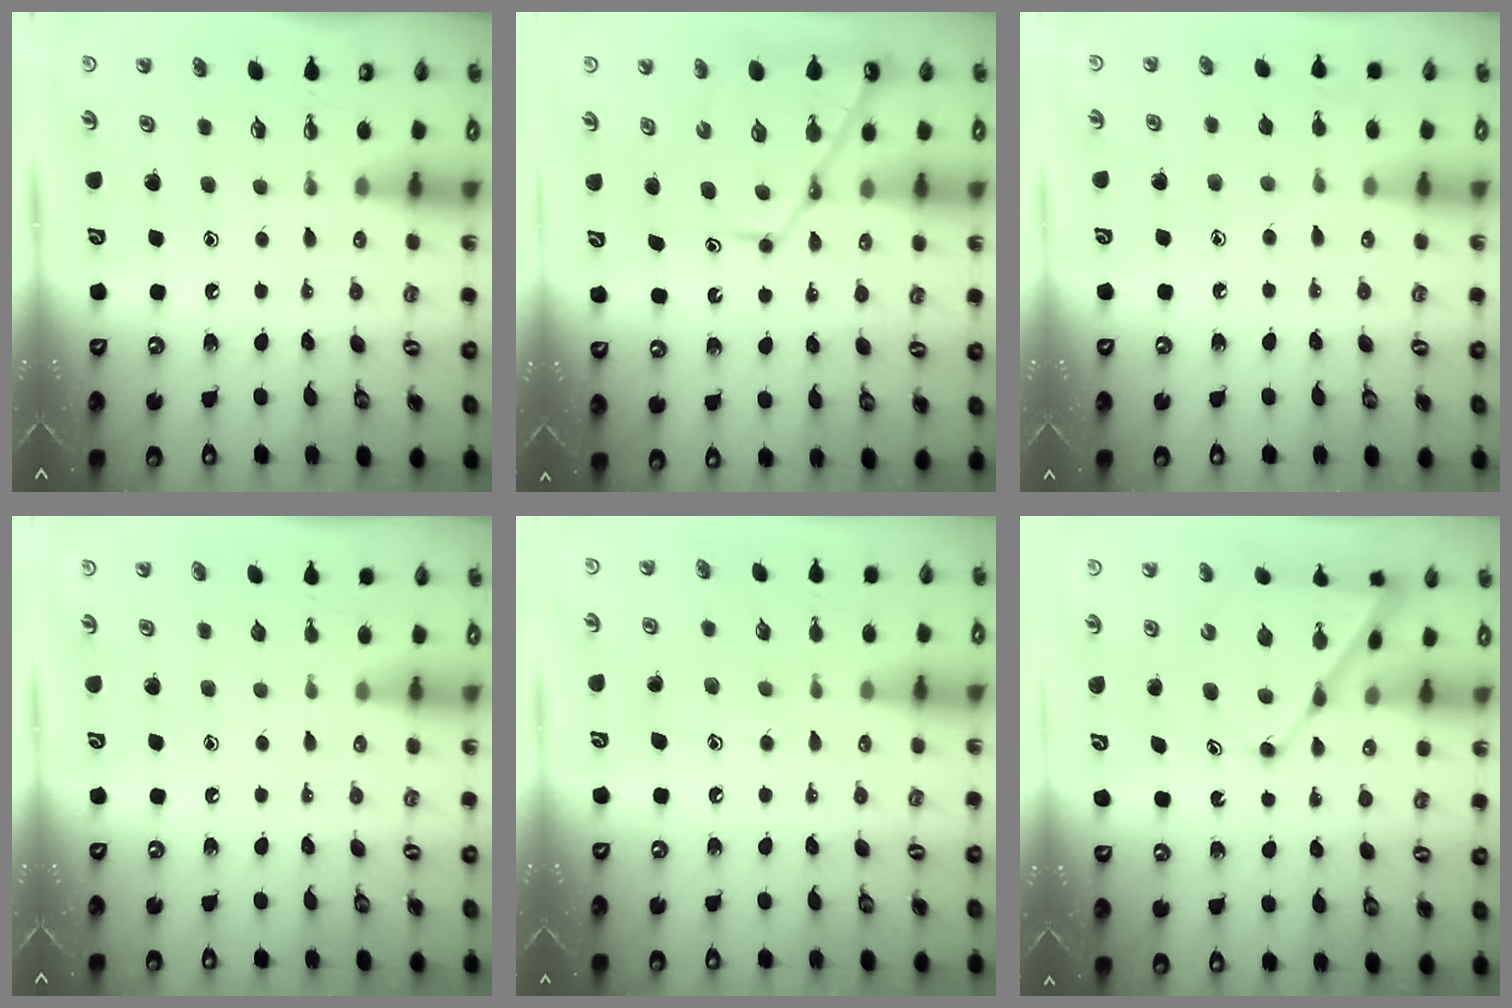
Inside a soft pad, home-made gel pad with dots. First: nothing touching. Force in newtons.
{"total": 13.0, "press": 13.0, "slide": 1.1}
{"total": 7.8, "press": 7.8, "slide": 0.6}
{"total": 0.5, "press": 0.5, "slide": 0.1}
{"total": 9.4, "press": 9.4, "slide": 0.7}
{"total": 12.8, "press": 12.8, "slide": 1.1}